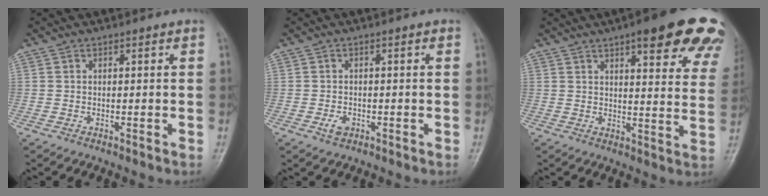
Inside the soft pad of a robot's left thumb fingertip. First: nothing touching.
{"total": 2.1, "force": [-0.8, 1.4, 1.3], "torque": [-0.020, 0.004, -0.013]}
{"total": 21.0, "force": [13.3, 5.6, 15.3], "torque": [-0.157, -0.035, 0.151]}